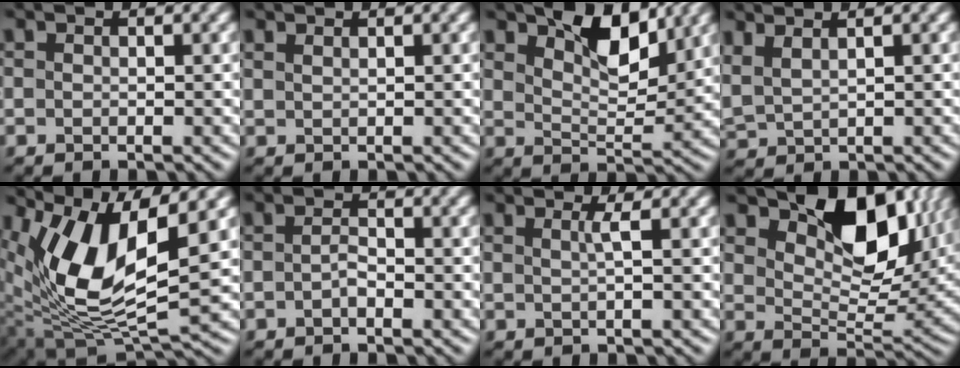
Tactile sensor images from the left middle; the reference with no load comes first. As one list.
[{"total": 1.2, "force": [1.0, 0.4, 0.5], "torque": [-0.005, 0.001, 0.010]}, {"total": 6.0, "force": [4.2, 2.2, 3.7], "torque": [-0.060, 0.004, 0.068]}, {"total": 2.9, "force": [2.3, 1.0, 1.4], "torque": [-0.035, 0.019, 0.040]}, {"total": 10.0, "force": [3.6, 4.0, 8.4], "torque": [-0.172, -0.008, 0.072]}, {"total": 0.9, "force": [-0.4, 0.3, 0.7], "torque": [-0.016, 0.007, -0.011]}, {"total": 1.2, "force": [0.5, 0.2, 1.0], "torque": [-0.013, 0.010, 0.005]}, {"total": 8.9, "force": [5.0, 4.3, 6.0], "torque": [-0.089, 0.000, 0.081]}]